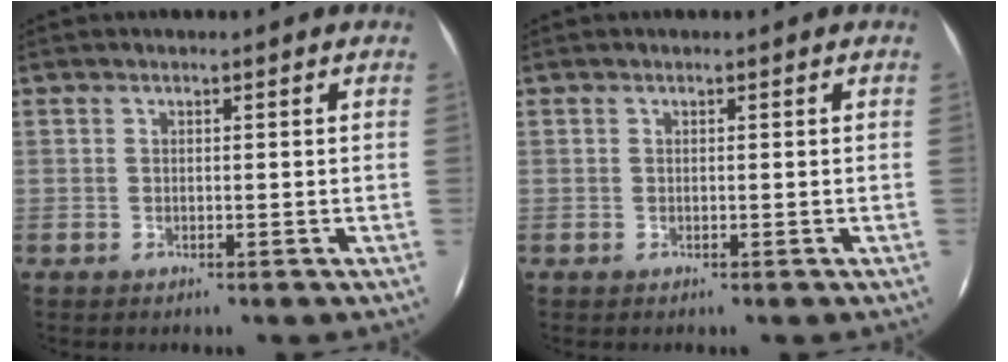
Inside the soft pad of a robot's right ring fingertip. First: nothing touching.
{"total": 0.0}